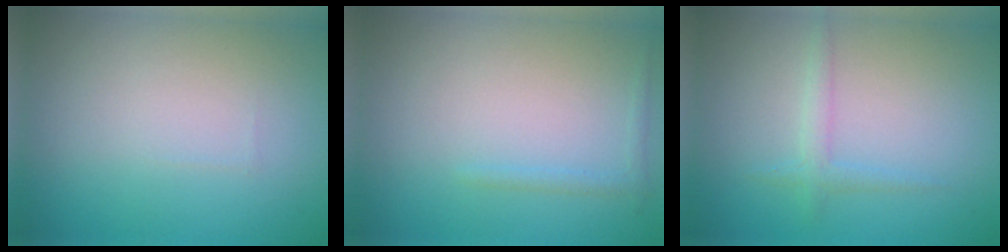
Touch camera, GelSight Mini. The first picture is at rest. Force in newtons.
{"total": 0.8, "press": 0.8, "slide": 0.1}
{"total": 1.4, "press": 1.4, "slide": 0.0}